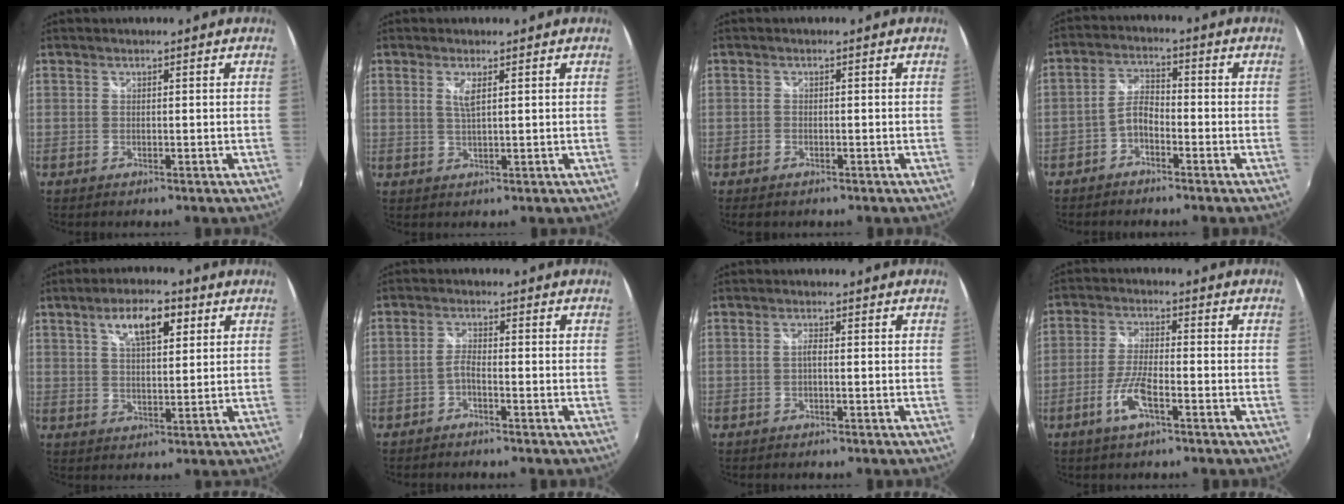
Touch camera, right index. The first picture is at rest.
{"total": 2.5, "force": [1.0, 0.3, 2.2], "torque": [-0.042, -0.002, 0.017]}
{"total": 1.8, "force": [-1.3, 1.1, 0.6], "torque": [-0.016, -0.004, -0.022]}
{"total": 3.9, "force": [-2.5, 1.9, 2.3], "torque": [-0.053, 0.014, -0.050]}
{"total": 8.4, "force": [3.9, 3.3, 6.7], "torque": [-0.110, 0.017, 0.067]}
{"total": 2.0, "force": [-1.4, 0.4, 1.3], "torque": [-0.035, 0.005, -0.031]}
{"total": 1.1, "force": [-0.3, 0.3, 1.0], "torque": [-0.020, 0.004, -0.007]}
{"total": 6.6, "force": [-3.5, 1.4, 5.5], "torque": [-0.121, -0.003, -0.067]}